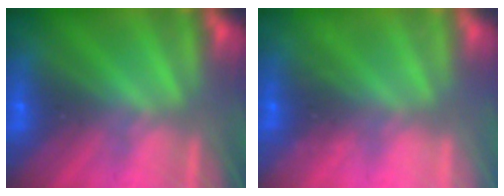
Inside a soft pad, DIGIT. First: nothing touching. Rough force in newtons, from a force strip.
{"total": 2.2}